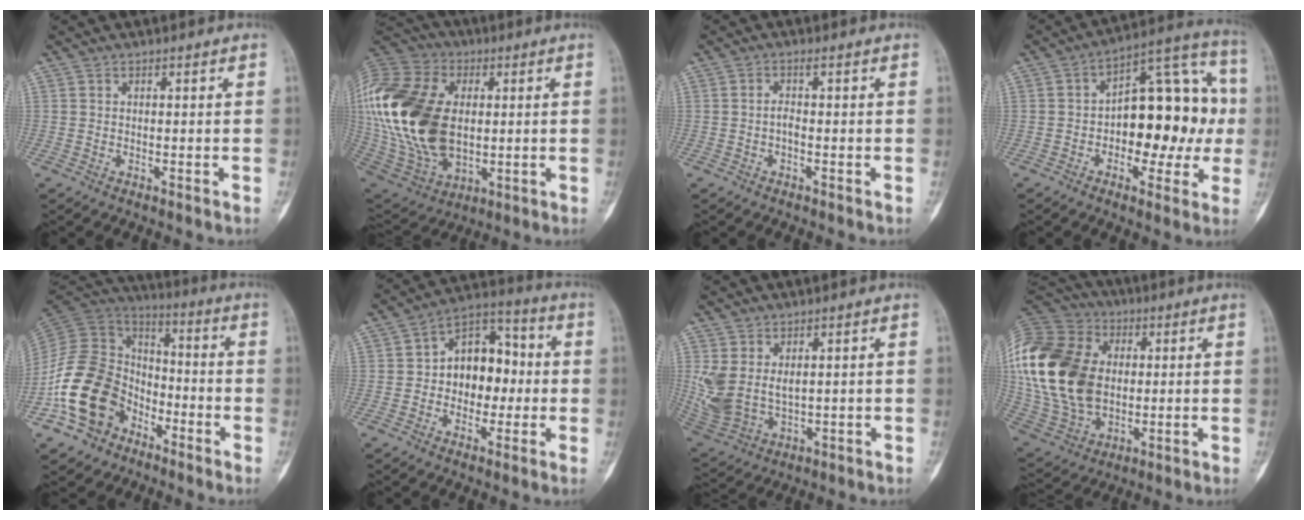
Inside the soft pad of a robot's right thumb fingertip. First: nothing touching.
{"total": 29.3, "force": [1.8, 18.8, 22.5], "torque": [-0.479, -0.007, 0.045]}
{"total": 1.5, "force": [-0.4, 0.5, 1.4], "torque": [-0.025, 0.007, -0.009]}
{"total": 19.1, "force": [-1.3, 10.5, 15.9], "torque": [-0.170, 0.046, -0.023]}
{"total": 18.4, "force": [-8.1, 13.7, 9.3], "torque": [-0.147, 0.074, -0.153]}
{"total": 12.3, "force": [-0.3, 8.9, 8.5], "torque": [-0.076, 0.040, -0.017]}
{"total": 8.7, "force": [2.1, 5.3, 6.5], "torque": [-0.147, -0.013, 0.061]}
{"total": 26.8, "force": [2.3, 19.0, 18.8], "torque": [-0.388, 0.001, 0.051]}